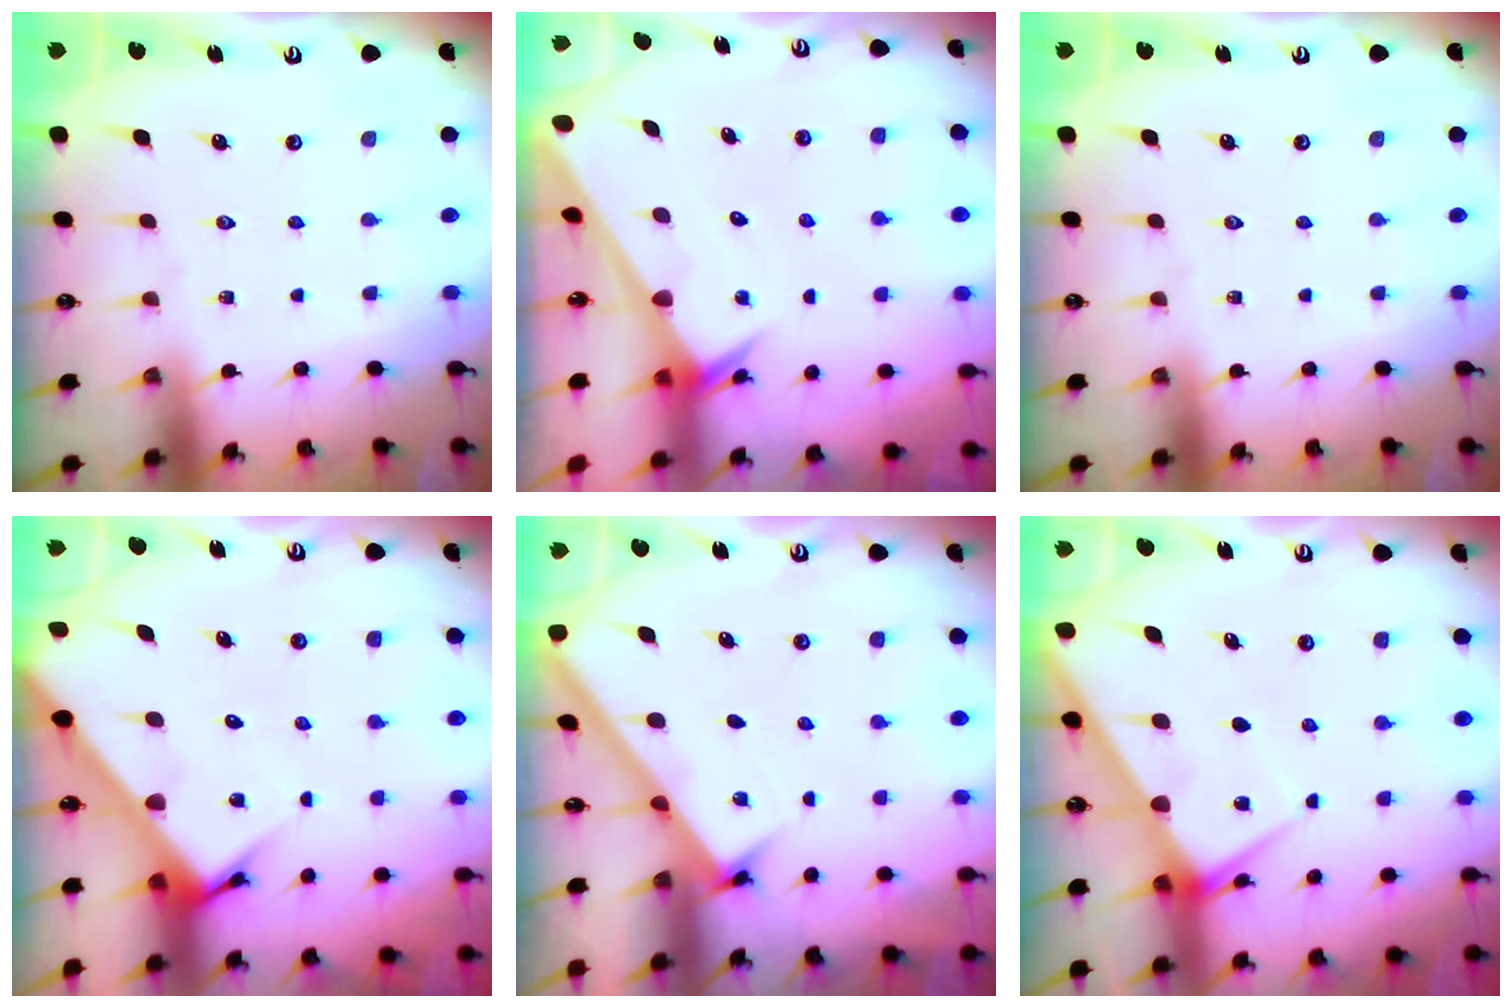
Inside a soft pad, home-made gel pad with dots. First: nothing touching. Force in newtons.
{"total": 2.7, "press": 2.7, "slide": 0.1}
{"total": 0.0}
{"total": 5.5, "press": 5.5, "slide": 0.5}
{"total": 2.6, "press": 2.6, "slide": 0.3}
{"total": 4.7, "press": 4.6, "slide": 0.5}